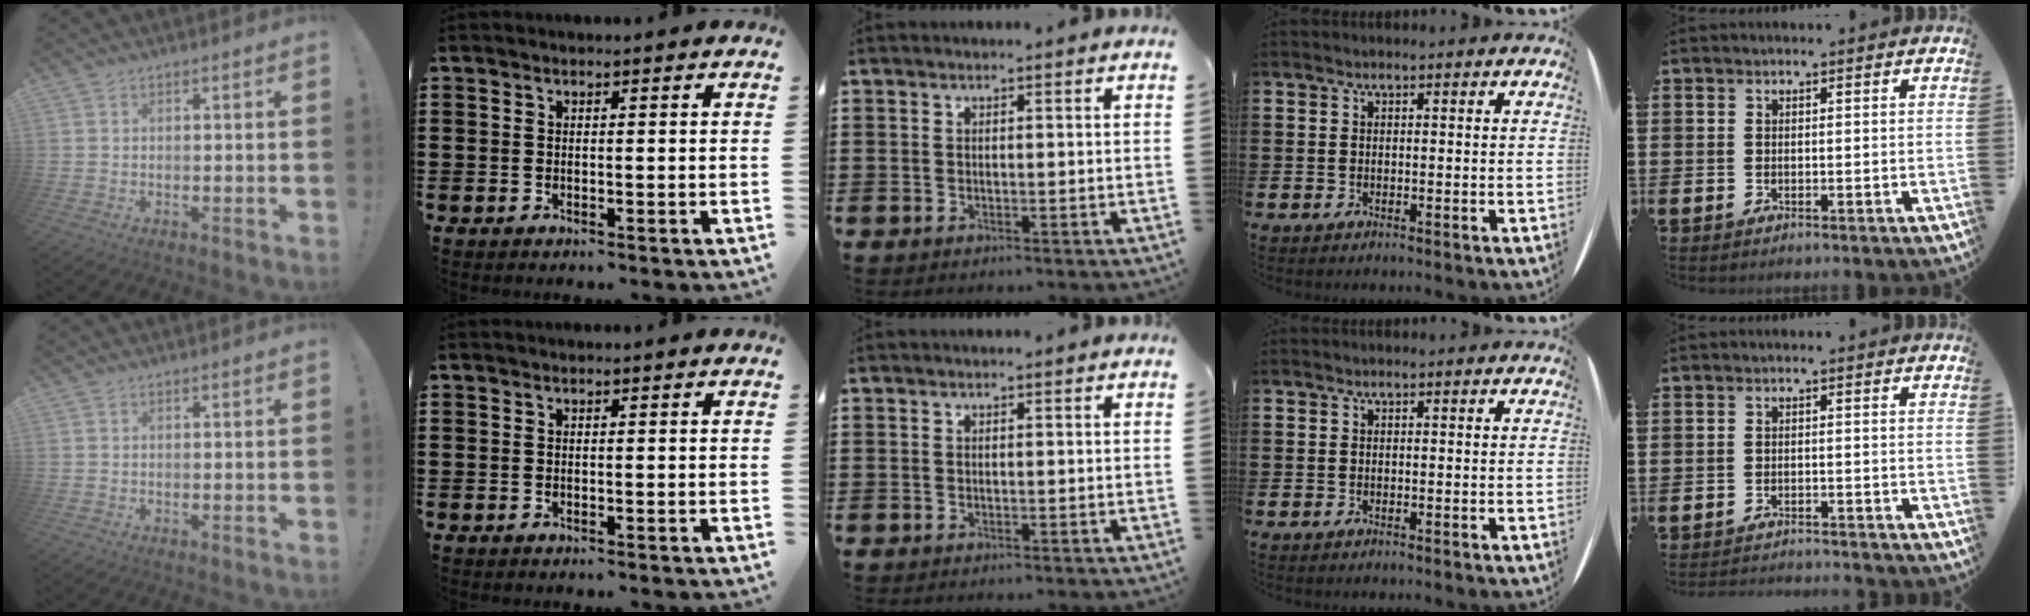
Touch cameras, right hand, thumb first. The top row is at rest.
{"little": {"total": 1.6, "force": [-1.6, -0.1, -0.1], "torque": [-0.001, 0.003, -0.035]}}